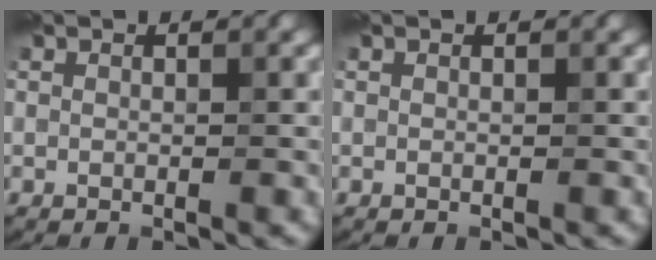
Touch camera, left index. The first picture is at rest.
{"total": 0.0}